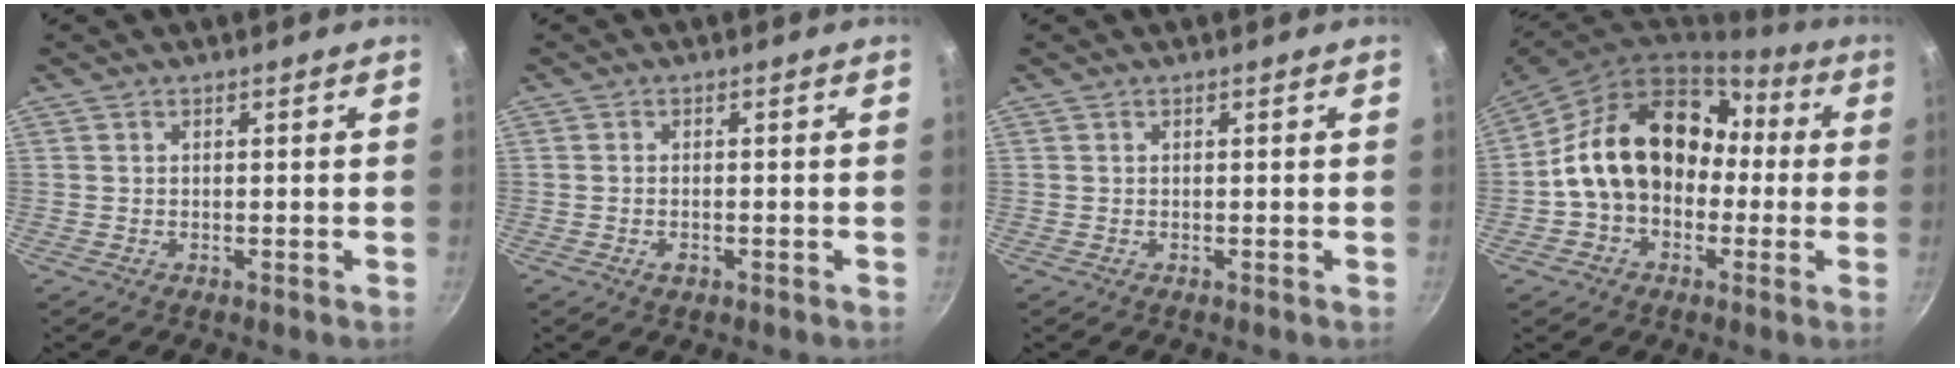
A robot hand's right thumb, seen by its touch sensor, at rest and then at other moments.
{"total": 1.4, "force": [-0.7, 0.8, 0.9], "torque": [-0.022, 0.002, -0.014]}
{"total": 0.0}
{"total": 19.4, "force": [0.1, 14.8, 12.5], "torque": [-0.180, 0.070, -0.001]}